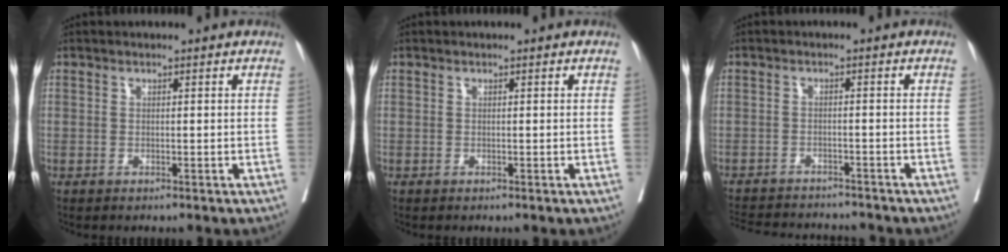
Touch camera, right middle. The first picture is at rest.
{"total": 0.0}
{"total": 12.9, "force": [-12.1, 2.2, 3.9], "torque": [-0.079, -0.002, -0.166]}